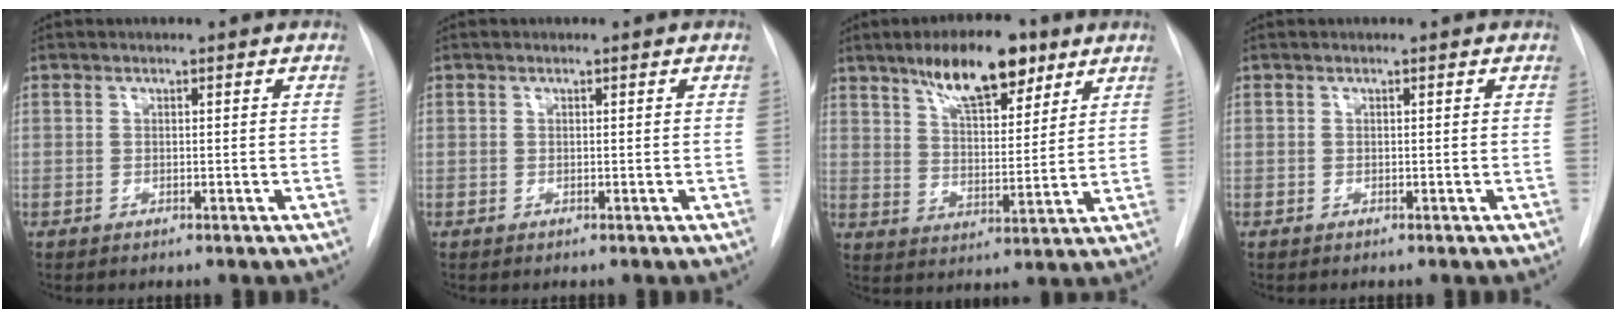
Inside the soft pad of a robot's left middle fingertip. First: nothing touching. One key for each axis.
{"total": 0.0}
{"total": 11.5, "fx": 7.5, "fy": 3.8, "fz": 7.8, "tx": -0.126, "ty": 0.006, "tz": 0.128}
{"total": 0.0}